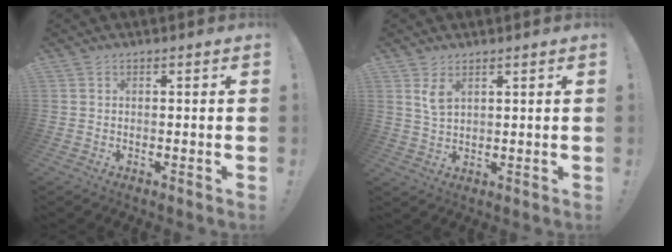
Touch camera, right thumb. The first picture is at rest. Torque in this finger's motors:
{"motor_torque": [0.71, 0.63, 0.42, 0.14, -0.03]}